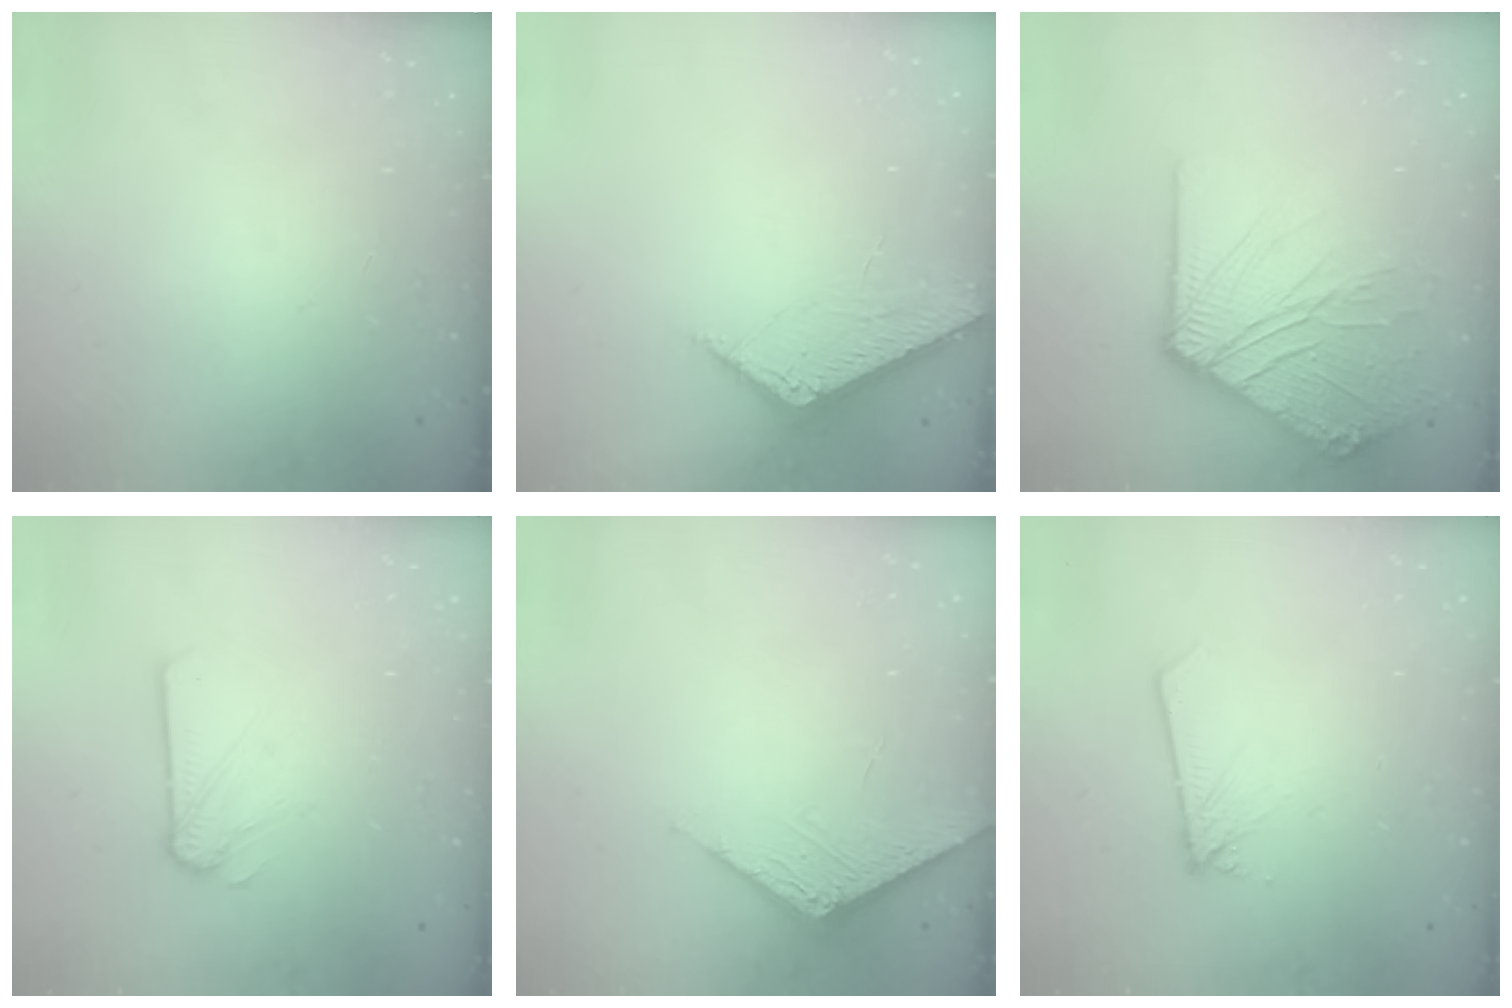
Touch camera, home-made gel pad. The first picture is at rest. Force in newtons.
{"total": 5.8, "press": 5.8, "slide": 0.6}
{"total": 13.7, "press": 13.6, "slide": 2.1}
{"total": 3.7, "press": 3.6, "slide": 0.6}
{"total": 3.6, "press": 3.6, "slide": 0.3}
{"total": 1.9, "press": 1.9, "slide": 0.1}